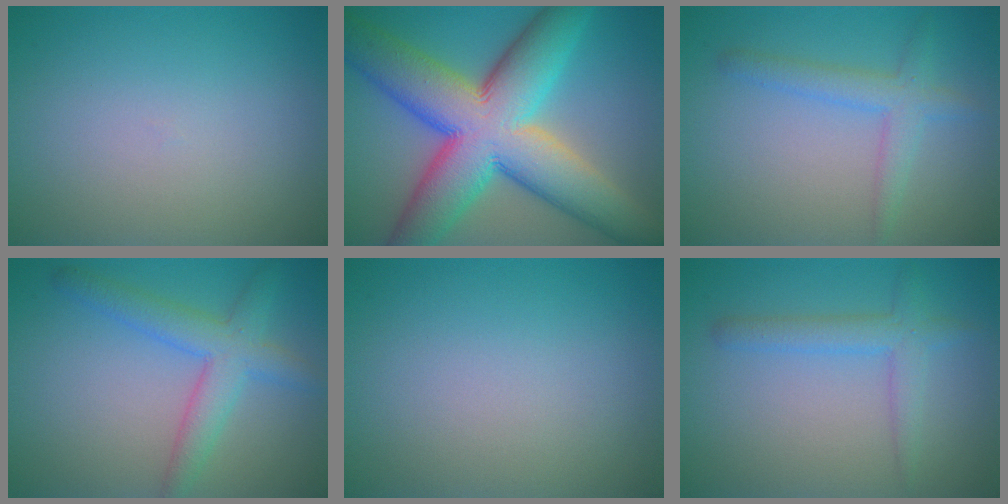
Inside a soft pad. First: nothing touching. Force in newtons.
{"total": 14.9, "press": 14.9, "slide": 0.8}
{"total": 2.9, "press": 2.9, "slide": 0.1}
{"total": 4.2, "press": 4.2, "slide": 0.1}
{"total": 0.0}
{"total": 2.7, "press": 2.7, "slide": 0.2}